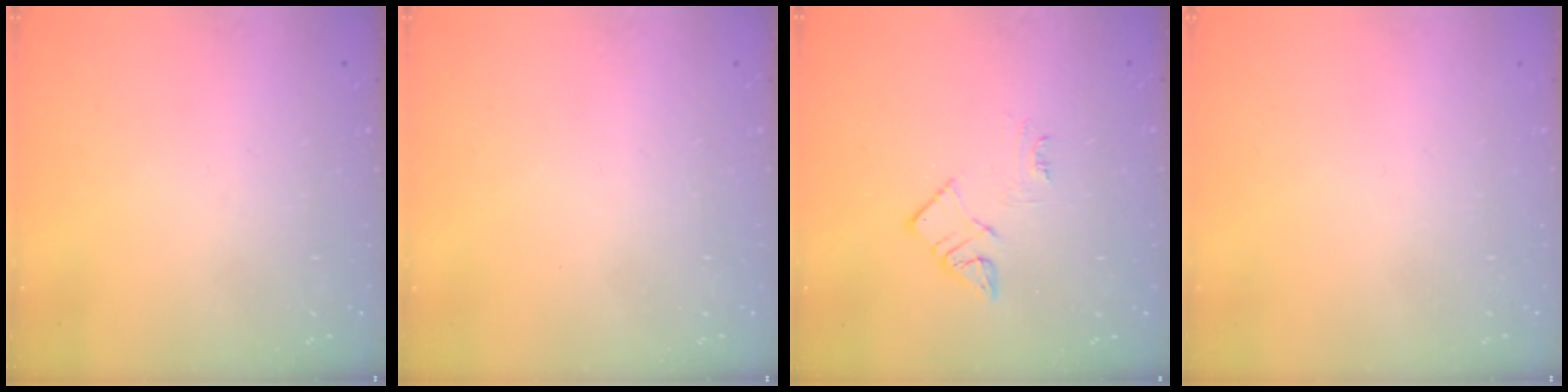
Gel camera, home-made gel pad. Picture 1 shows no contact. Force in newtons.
{"total": 1.8, "press": 1.8, "slide": 0.2}
{"total": 6.9, "press": 6.8, "slide": 0.3}
{"total": 1.5, "press": 1.5, "slide": 0.1}